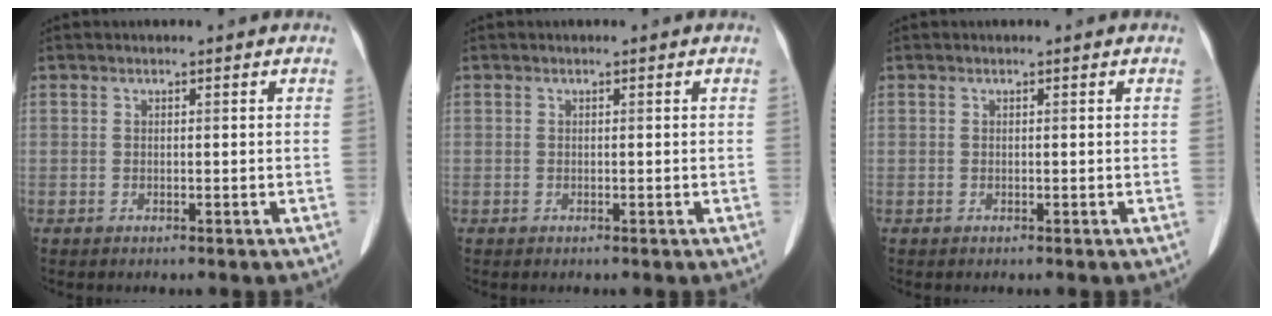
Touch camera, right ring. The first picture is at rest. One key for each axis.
{"total": 0.0}
{"total": 0.0}